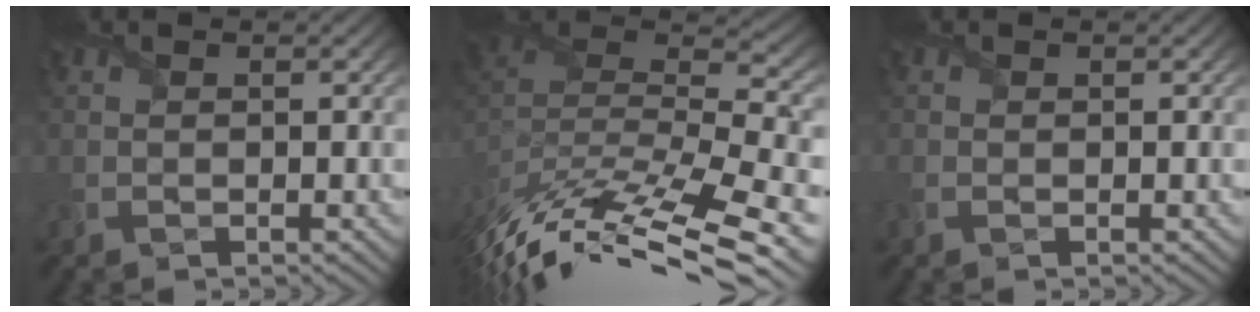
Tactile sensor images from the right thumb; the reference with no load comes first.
{"total": 13.1, "force": [-7.4, 3.9, 10.1], "torque": [-0.173, 0.027, -0.098]}
{"total": 1.1, "force": [-0.2, 0.8, 0.6], "torque": [-0.016, -0.001, -0.003]}